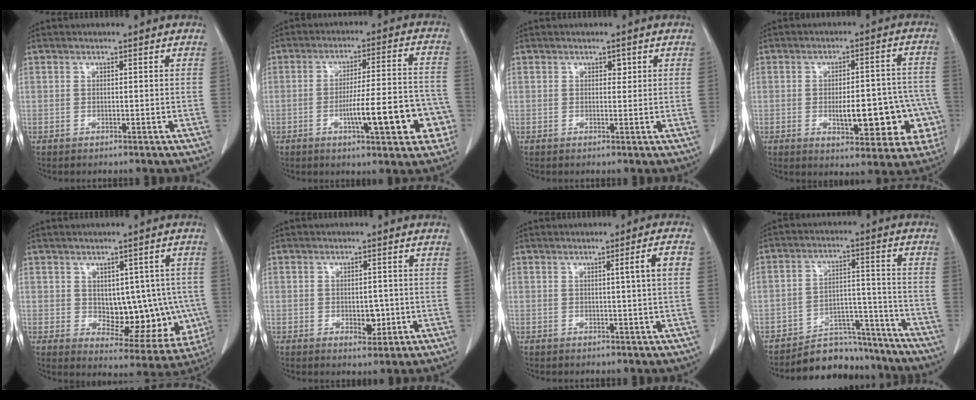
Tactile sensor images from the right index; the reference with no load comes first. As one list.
[{"total": 13.3, "force": [-4.6, 2.5, 12.2], "torque": [-0.173, 0.024, -0.062]}, {"total": 1.0, "force": [0.4, 0.7, 0.5], "torque": [-0.003, 0.000, 0.004]}, {"total": 14.8, "force": [-4.0, 5.2, 13.3], "torque": [-0.116, 0.037, -0.036]}, {"total": 12.2, "force": [-0.3, 6.9, 10.0], "torque": [-0.111, 0.013, 0.021]}, {"total": 3.1, "force": [-0.6, 1.8, 2.4], "torque": [-0.032, -0.001, -0.002]}, {"total": 3.6, "force": [0.6, -0.8, 3.4], "torque": [-0.049, 0.001, 0.008]}, {"total": 10.9, "force": [-10.2, 4.0, 0.3], "torque": [0.022, 0.053, -0.152]}]